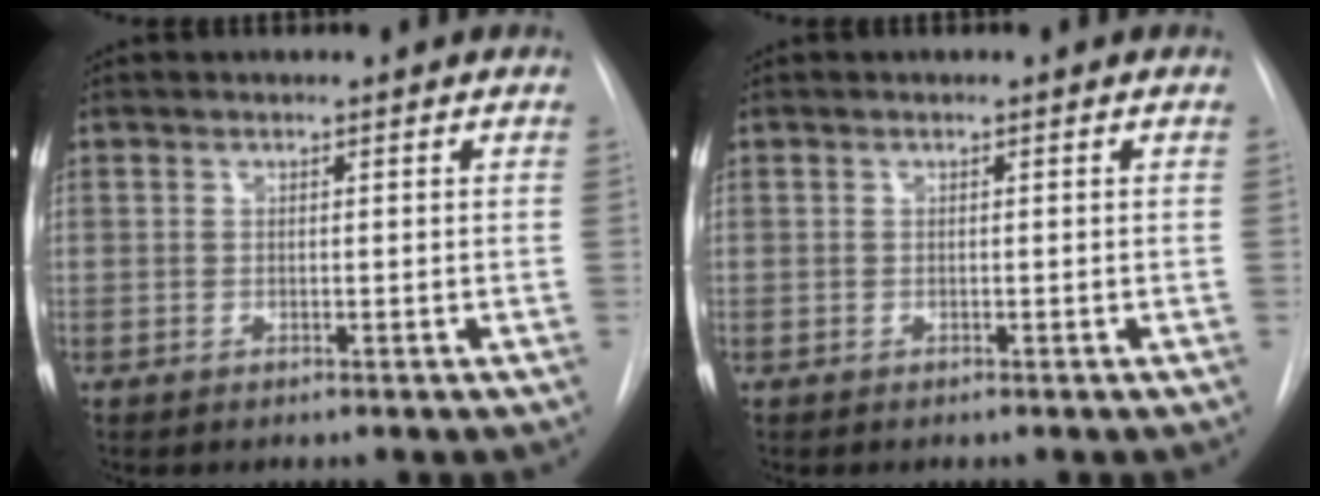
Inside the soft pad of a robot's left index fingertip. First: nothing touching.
{"total": 0.0}